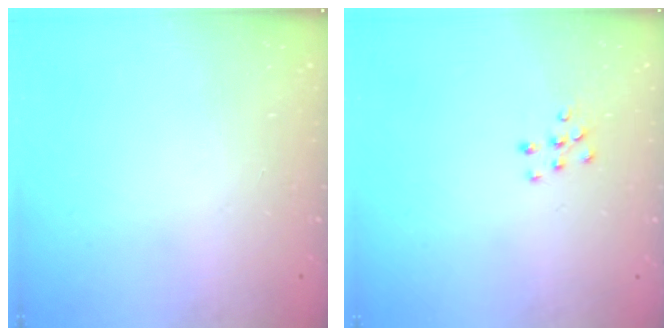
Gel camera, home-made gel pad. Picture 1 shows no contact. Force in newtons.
{"total": 6.8, "press": 6.8, "slide": 0.4}